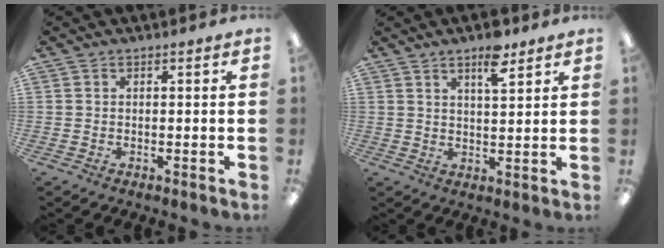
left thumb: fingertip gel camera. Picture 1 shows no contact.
{"total": 7.0, "force": [4.7, 2.2, 4.7], "torque": [-0.064, -0.024, 0.075]}